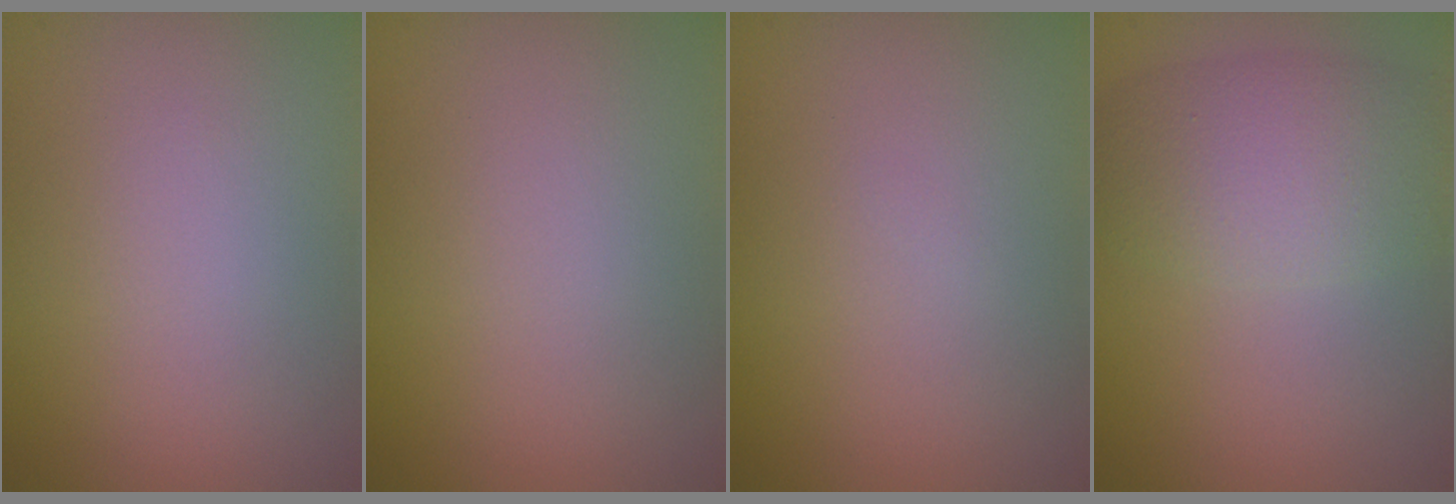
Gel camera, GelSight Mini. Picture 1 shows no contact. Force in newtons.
{"total": 0.0}
{"total": 0.0}
{"total": 5.3, "press": 5.3, "slide": 0.3}